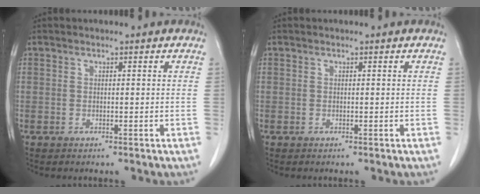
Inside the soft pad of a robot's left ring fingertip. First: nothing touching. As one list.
[{"total": 0.0}]